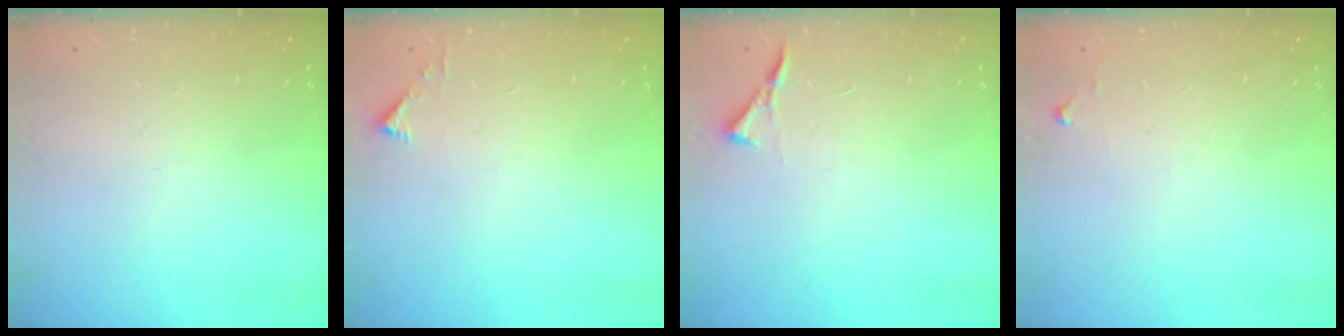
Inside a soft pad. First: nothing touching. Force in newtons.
{"total": 2.3, "press": 2.3, "slide": 0.2}
{"total": 3.5, "press": 3.5, "slide": 0.5}
{"total": 5.0, "press": 5.0, "slide": 0.7}